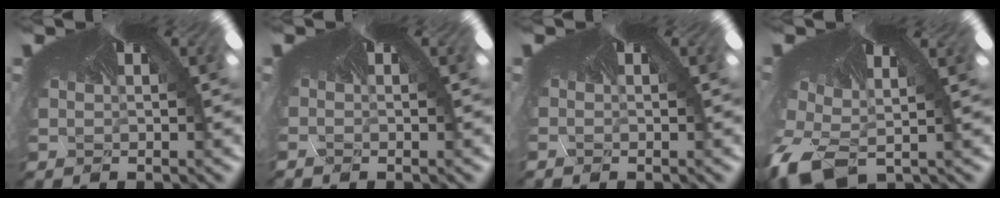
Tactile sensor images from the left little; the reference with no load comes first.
{"total": 1.0, "force": [-0.9, -0.4, 0.0], "torque": [0.007, -0.011, -0.010]}
{"total": 0.7, "force": [-0.6, -0.2, -0.1], "torque": [0.006, -0.007, -0.007]}
{"total": 7.1, "force": [-6.6, 1.9, 1.9], "torque": [-0.092, -0.099, -0.079]}